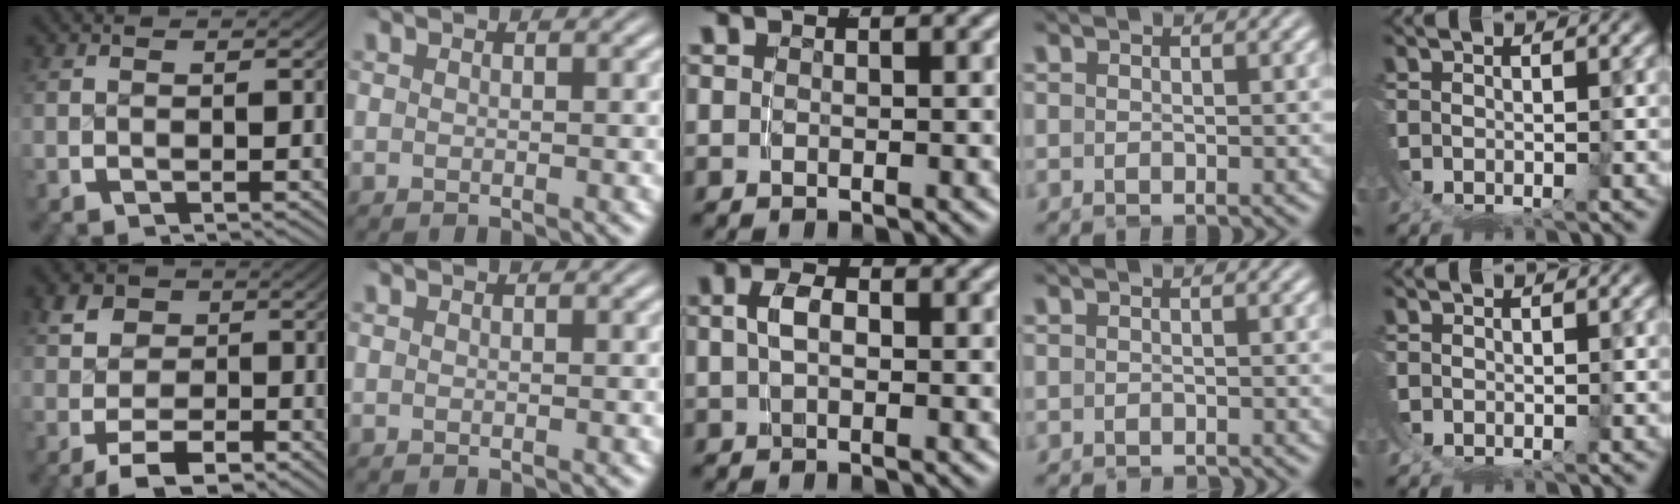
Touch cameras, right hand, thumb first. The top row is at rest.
{"thumb": {"total": 4.7, "force": [-1.7, 3.6, 2.6], "torque": [-0.034, -0.022, -0.023]}, "middle": {"total": 2.4, "force": [0.5, 1.3, 1.9], "torque": [-0.033, 0.007, 0.003]}, "ring": {"total": 1.4, "force": [-1.4, 0.0, -0.1], "torque": [-0.002, -0.009, -0.019]}, "little": {"total": 0.6, "force": [0.1, 0.6, 0.2], "torque": [-0.007, 0.002, -0.001]}}